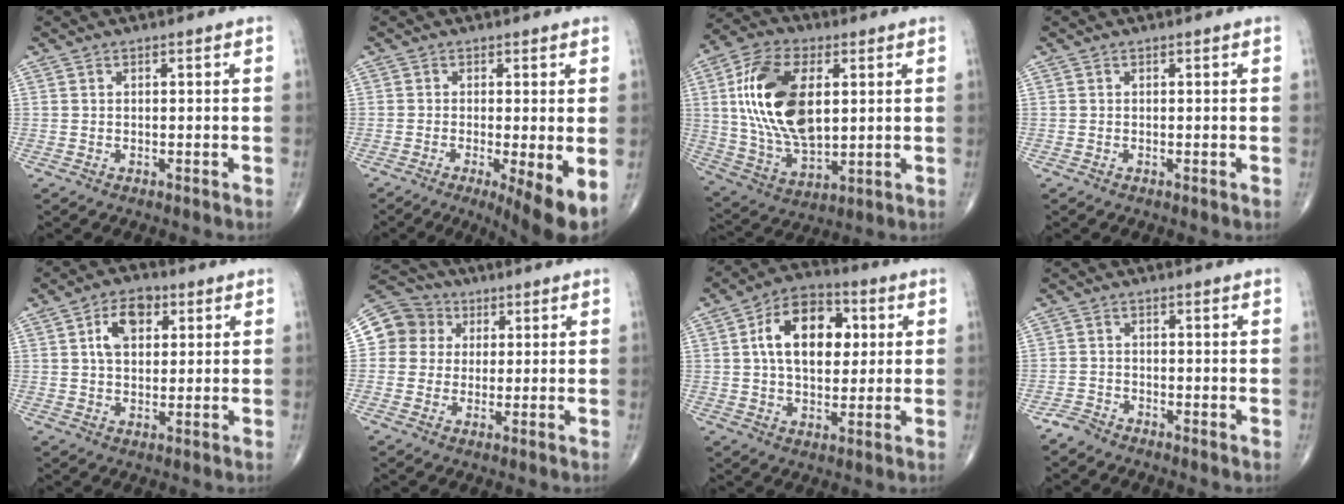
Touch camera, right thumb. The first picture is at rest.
{"total": 8.4, "force": [-2.7, 1.5, 7.8], "torque": [-0.121, -0.021, -0.044]}
{"total": 19.7, "force": [3.6, 10.8, 16.1], "torque": [-0.299, -0.010, 0.069]}
{"total": 0.0}
{"total": 7.9, "force": [2.5, 5.0, 5.7], "torque": [-0.075, 0.002, 0.037]}
{"total": 8.9, "force": [1.8, 8.5, 1.9], "torque": [-0.012, 0.017, 0.021]}
{"total": 14.7, "force": [3.0, 9.2, 11.0], "torque": [-0.150, 0.009, 0.043]}
{"total": 2.0, "force": [-1.9, 0.7, 0.3], "torque": [-0.004, -0.004, -0.043]}